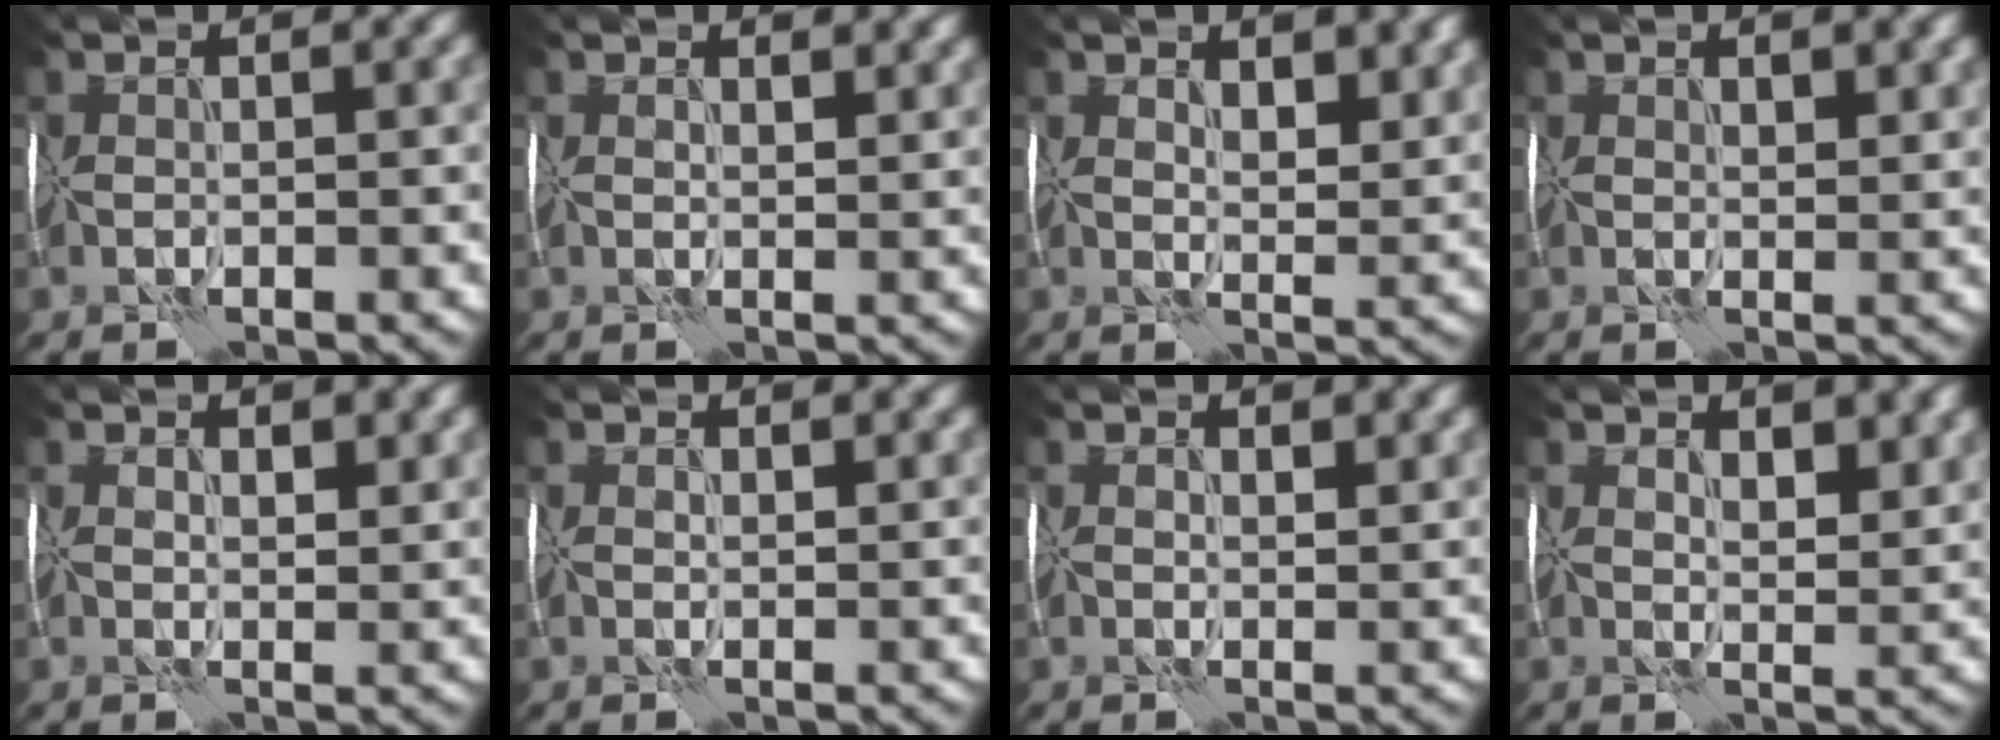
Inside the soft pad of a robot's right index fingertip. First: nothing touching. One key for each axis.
{"total": 2.3, "fx": 1.3, "fy": 1.2, "fz": 1.6, "tx": -0.019, "ty": 0.003, "tz": 0.018}
{"total": 4.7, "fx": 2.4, "fy": 2.1, "fz": 3.5, "tx": -0.048, "ty": 0.001, "tz": 0.038}
{"total": 3.0, "fx": 1.5, "fy": 1.2, "fz": 2.4, "tx": -0.034, "ty": 0.002, "tz": 0.028}
{"total": 2.7, "fx": 1.3, "fy": 1.2, "fz": 2.0, "tx": -0.028, "ty": 0.002, "tz": 0.023}
{"total": 1.6, "fx": 1.0, "fy": 0.7, "fz": 1.0, "tx": -0.013, "ty": 0.000, "tz": 0.019}
{"total": 2.4, "fx": 1.2, "fy": 1.2, "fz": 1.7, "tx": -0.021, "ty": 0.003, "tz": 0.020}
{"total": 4.3, "fx": 2.3, "fy": 1.9, "fz": 3.1, "tx": -0.043, "ty": 0.000, "tz": 0.035}